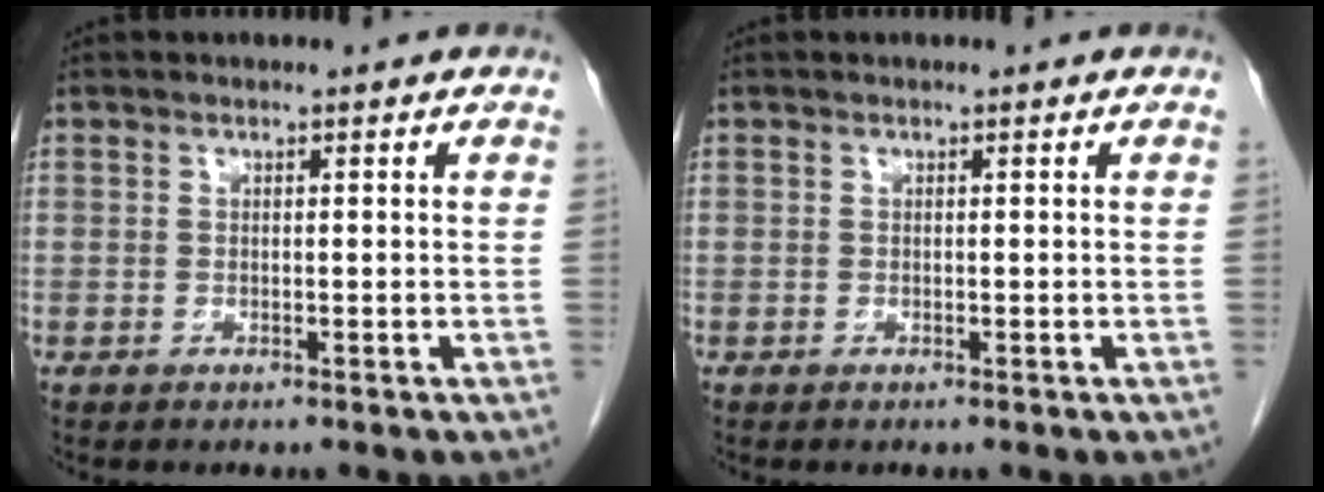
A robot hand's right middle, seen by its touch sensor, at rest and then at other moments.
{"total": 0.0}